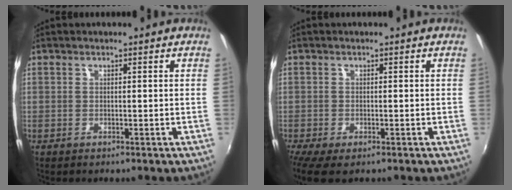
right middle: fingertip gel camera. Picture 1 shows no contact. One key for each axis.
{"total": 4.3, "fx": -2.7, "fy": 1.5, "fz": 2.9, "tx": -0.062, "ty": -0.022, "tz": -0.044}